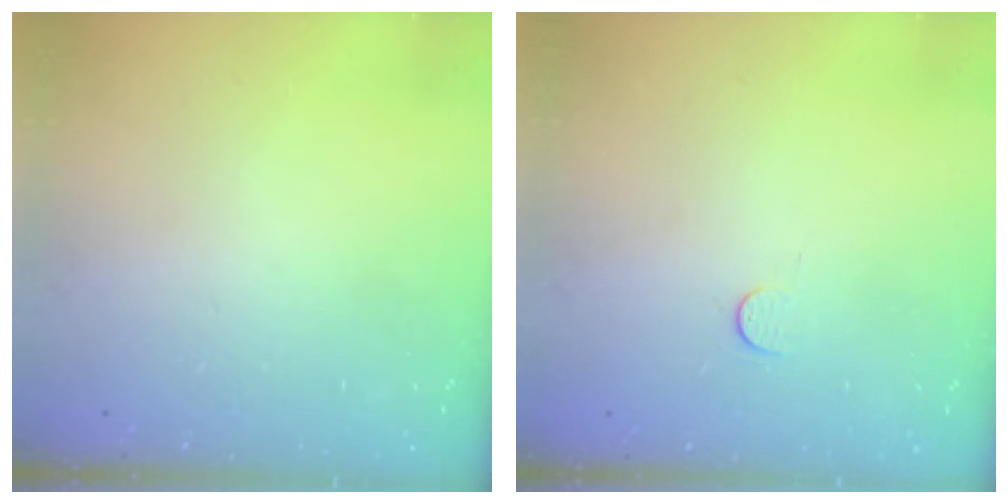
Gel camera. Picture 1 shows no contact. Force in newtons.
{"total": 2.8, "press": 2.8, "slide": 0.4}